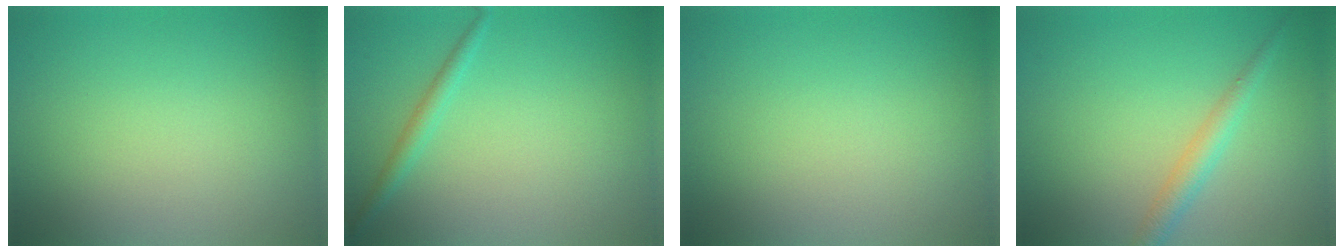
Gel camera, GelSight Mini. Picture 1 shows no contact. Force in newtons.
{"total": 1.4, "press": 1.4, "slide": 0.1}
{"total": 0.0}
{"total": 2.1, "press": 2.1, "slide": 0.1}